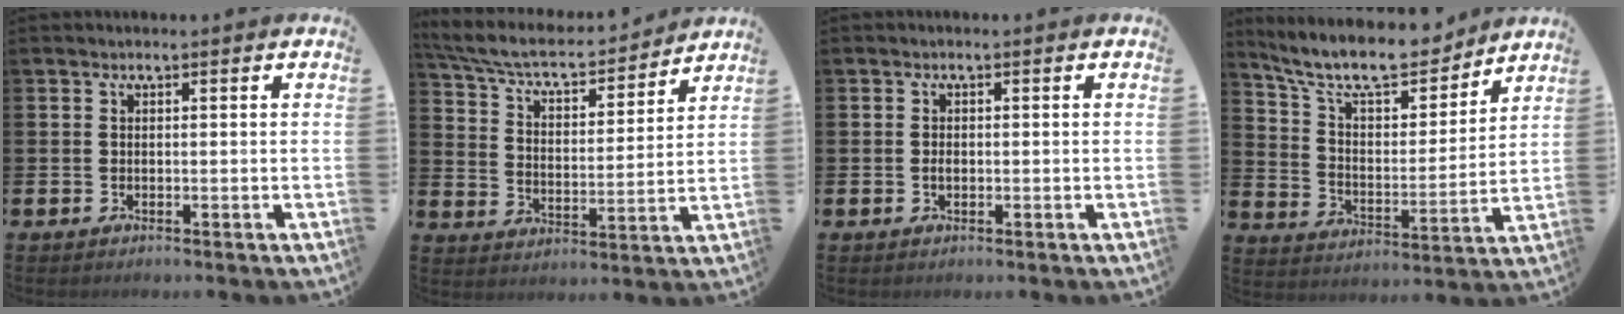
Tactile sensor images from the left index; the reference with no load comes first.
{"total": 6.9, "force": [6.2, 1.7, 2.4], "torque": [-0.085, -0.047, 0.103]}
{"total": 1.0, "force": [-0.2, 0.6, 0.7], "torque": [-0.010, 0.000, -0.006]}
{"total": 11.5, "force": [10.1, 3.1, 4.4], "torque": [-0.117, -0.066, 0.175]}